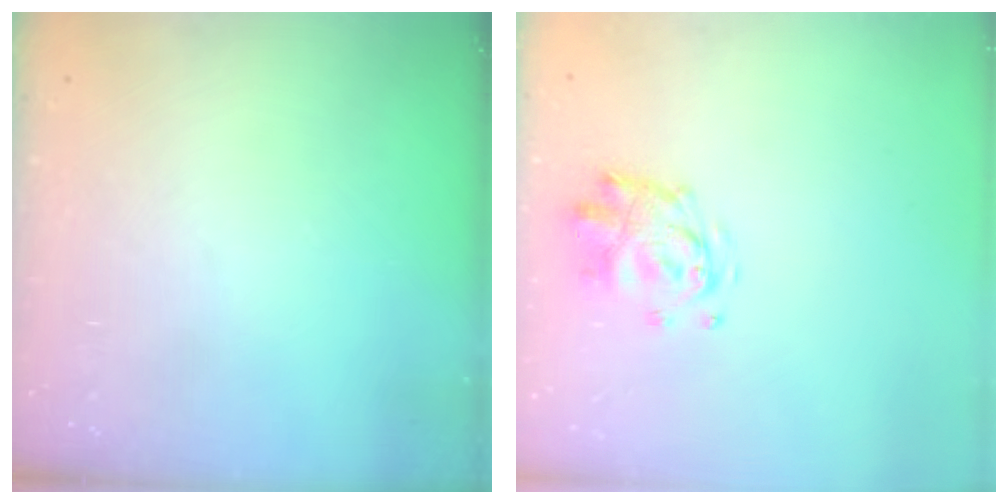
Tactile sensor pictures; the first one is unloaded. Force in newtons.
{"total": 3.5, "press": 3.5, "slide": 0.6}